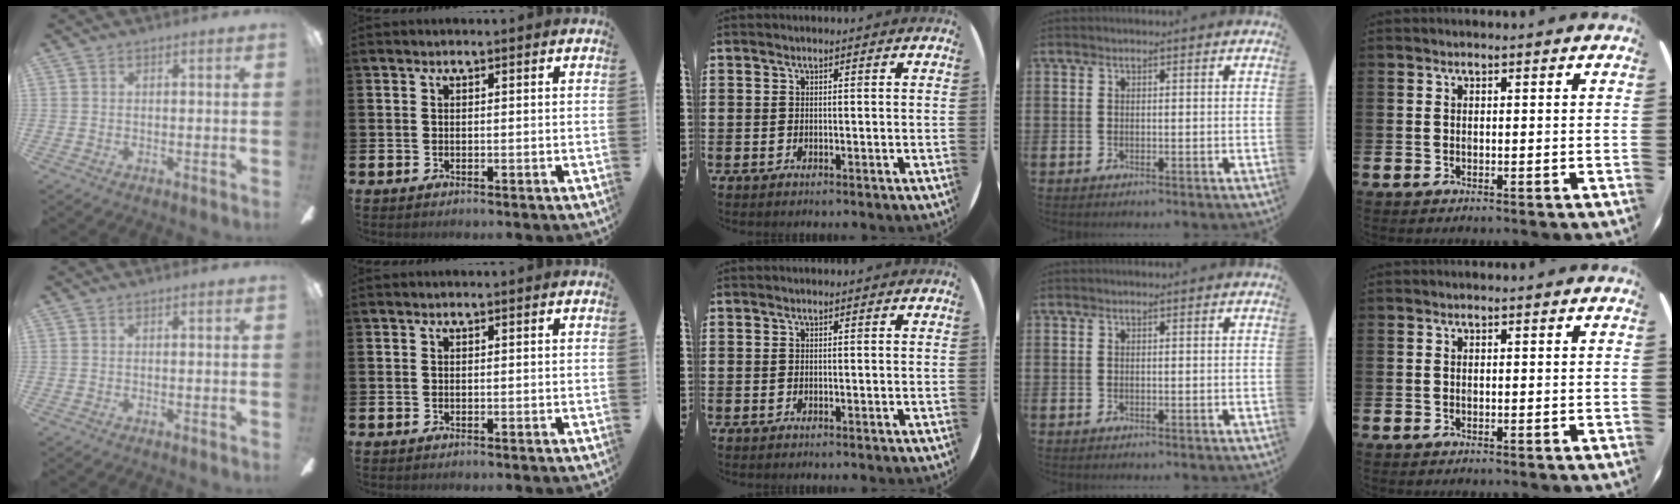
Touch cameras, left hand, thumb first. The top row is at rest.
{}